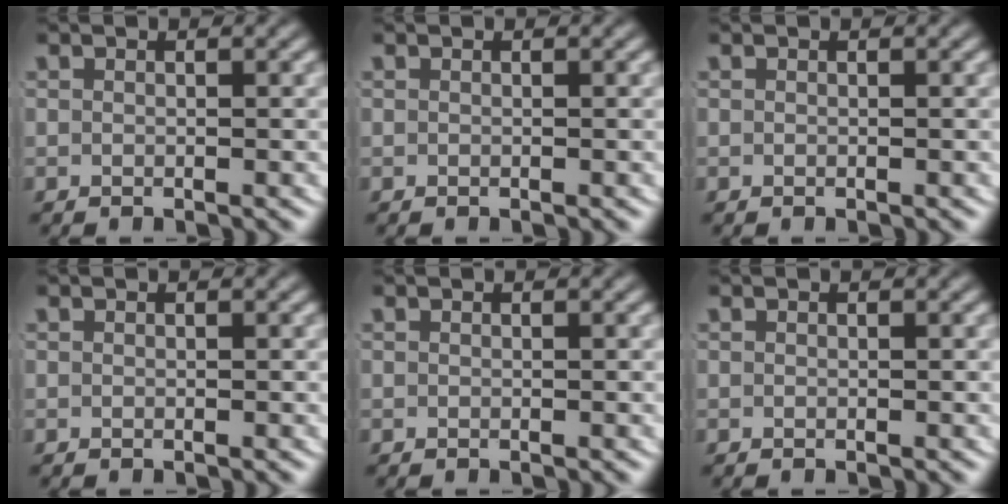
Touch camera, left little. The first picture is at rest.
{"total": 0.0}
{"total": 0.0}
{"total": 0.0}
{"total": 0.0}
{"total": 0.0}